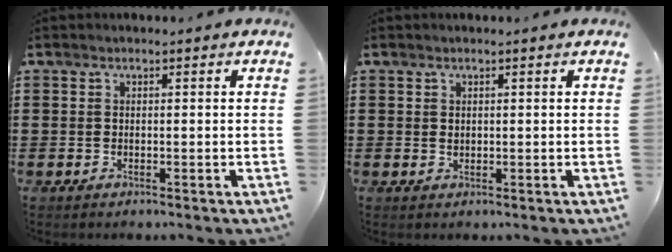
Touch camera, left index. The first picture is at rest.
{"total": 0.6, "force": [0.3, 0.5, 0.4], "torque": [-0.009, 0.002, 0.005]}